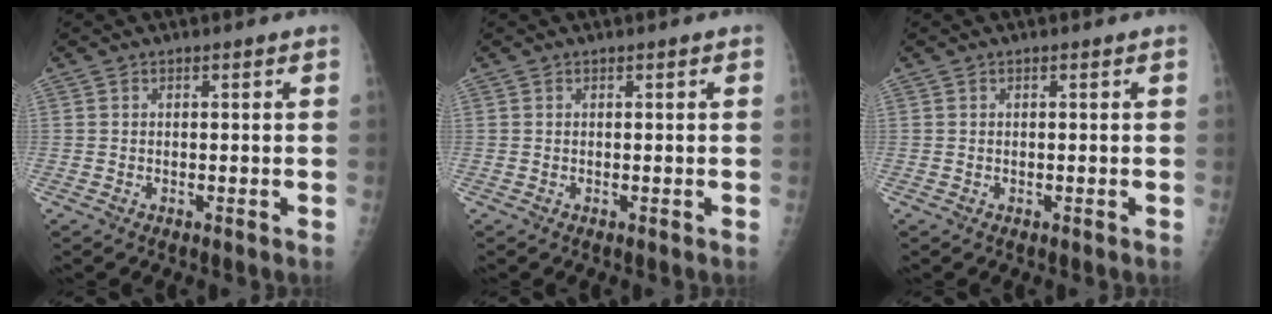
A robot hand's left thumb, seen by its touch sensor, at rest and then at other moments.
{"total": 0.0}
{"total": 0.0}